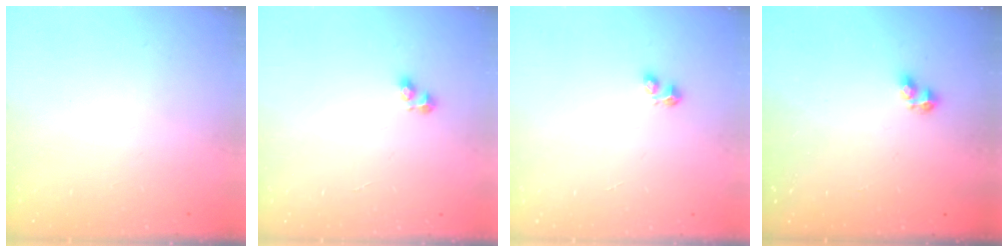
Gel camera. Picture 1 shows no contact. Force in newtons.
{"total": 2.5, "press": 2.5, "slide": 0.2}
{"total": 2.9, "press": 2.8, "slide": 0.6}
{"total": 2.8, "press": 2.7, "slide": 0.5}